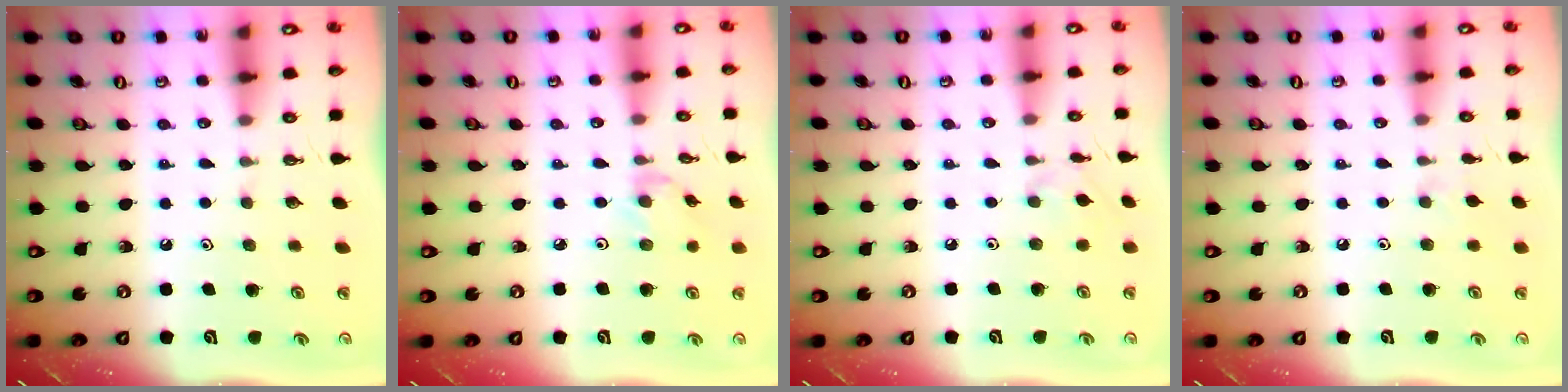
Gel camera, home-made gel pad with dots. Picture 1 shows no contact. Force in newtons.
{"total": 2.4, "press": 2.4, "slide": 0.3}
{"total": 1.5, "press": 1.4, "slide": 0.5}
{"total": 4.5, "press": 4.5, "slide": 0.7}